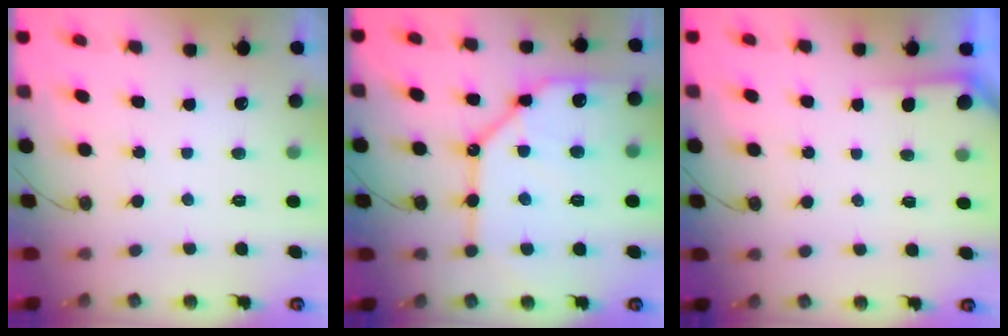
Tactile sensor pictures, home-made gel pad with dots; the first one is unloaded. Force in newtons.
{"total": 17.7, "press": 17.6, "slide": 2.0}
{"total": 2.7, "press": 2.7, "slide": 0.3}